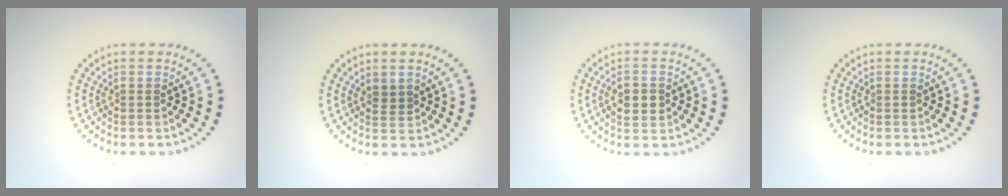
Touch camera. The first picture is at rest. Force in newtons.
{"total": 1.1, "press": 0.9, "slide": 0.6}
{"total": 2.7, "press": 2.7, "slide": 0.2}
{"total": 0.0}